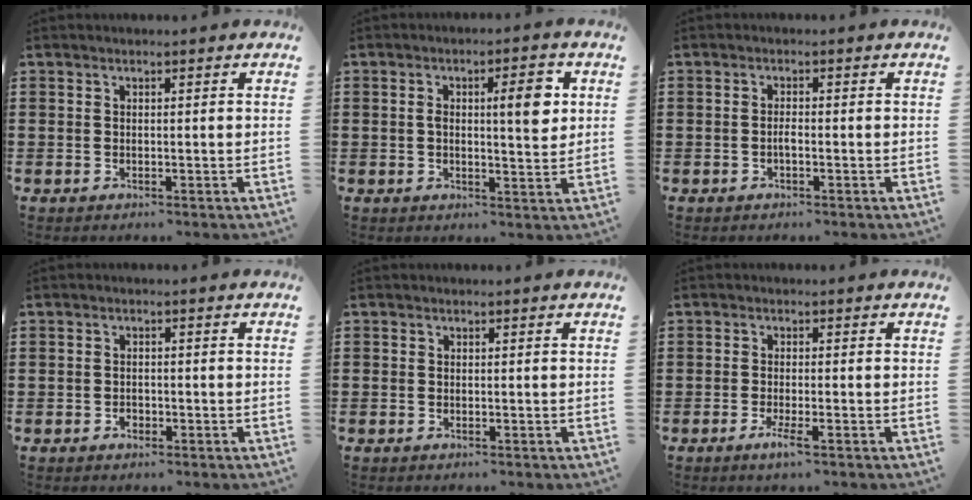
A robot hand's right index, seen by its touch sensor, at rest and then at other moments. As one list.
[{"total": 5.9, "force": [1.3, 1.7, 5.5], "torque": [-0.084, -0.001, 0.013]}, {"total": 1.2, "force": [-0.5, 0.1, 1.2], "torque": [-0.025, -0.005, -0.007]}, {"total": 1.1, "force": [-0.6, 0.8, 0.2], "torque": [-0.007, 0.000, -0.013]}, {"total": 0.0}, {"total": 2.6, "force": [-1.5, 0.1, 2.1], "torque": [-0.049, -0.012, -0.029]}]